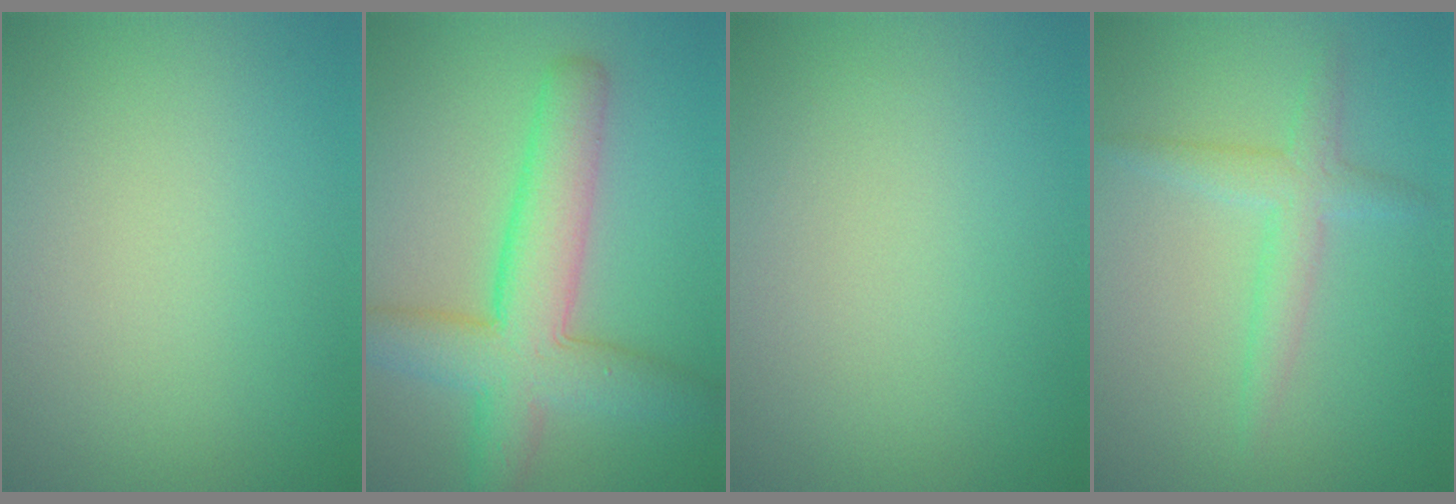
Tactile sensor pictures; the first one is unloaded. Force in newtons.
{"total": 7.2, "press": 7.2, "slide": 0.2}
{"total": 0.0}
{"total": 1.8, "press": 1.8, "slide": 0.1}